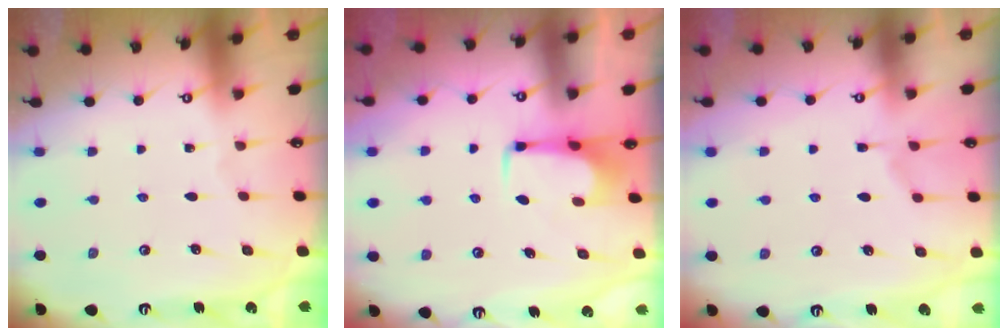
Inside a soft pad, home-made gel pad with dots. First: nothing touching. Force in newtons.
{"total": 1.6, "press": 1.5, "slide": 0.5}
{"total": 2.4, "press": 2.2, "slide": 1.1}